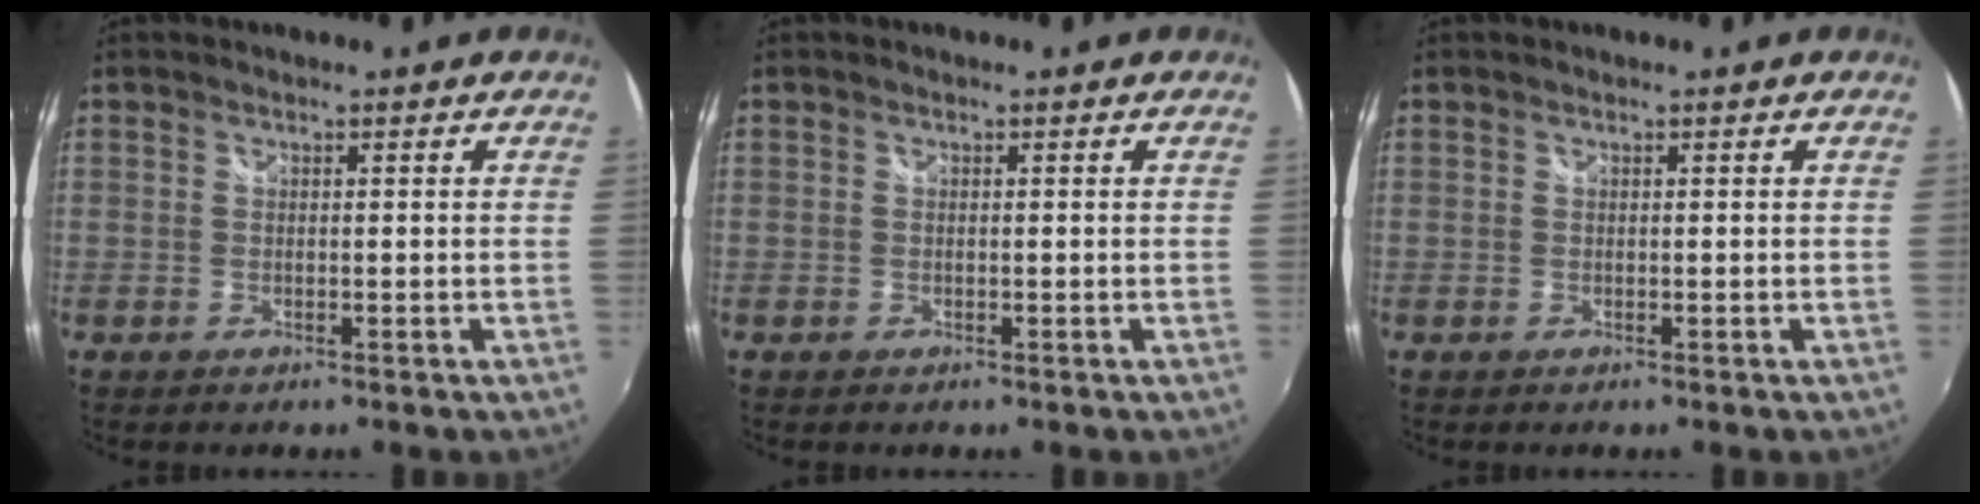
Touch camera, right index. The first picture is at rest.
{"total": 0.0}
{"total": 0.0}